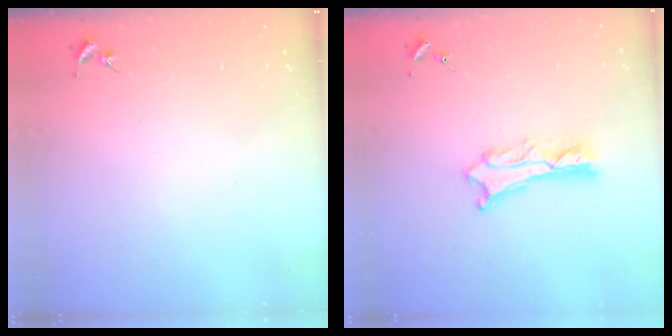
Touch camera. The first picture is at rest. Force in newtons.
{"total": 2.6, "press": 2.6, "slide": 0.3}